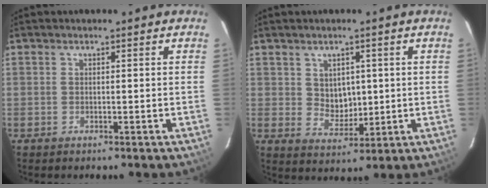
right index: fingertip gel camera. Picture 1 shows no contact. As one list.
[{"total": 5.1, "force": [1.3, 4.2, 2.6], "torque": [-0.040, 0.005, 0.034]}]